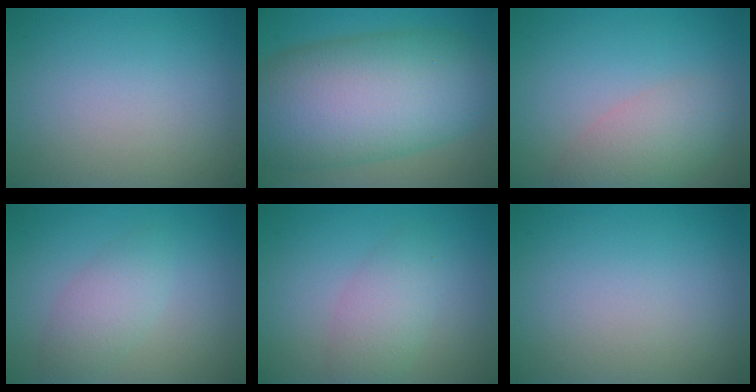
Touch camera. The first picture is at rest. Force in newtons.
{"total": 14.4, "press": 14.4, "slide": 0.5}
{"total": 4.2, "press": 4.2, "slide": 0.3}
{"total": 2.7, "press": 2.7, "slide": 0.1}
{"total": 2.9, "press": 2.9, "slide": 0.1}
{"total": 0.0}